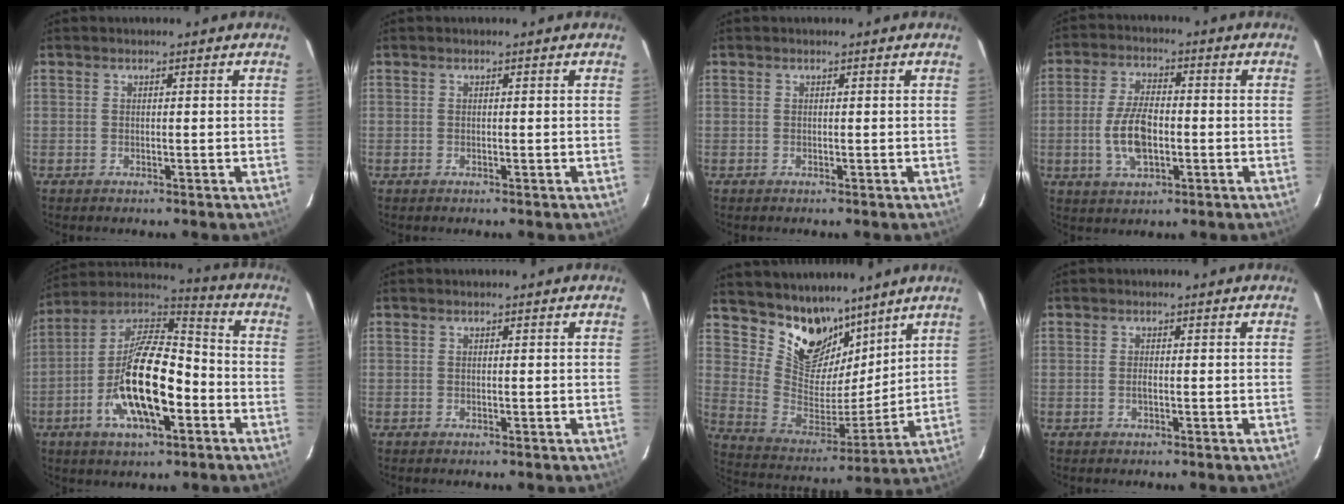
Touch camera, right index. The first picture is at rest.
{"total": 0.0}
{"total": 0.0}
{"total": 9.0, "force": [-1.8, 4.4, 7.6], "torque": [-0.155, 0.000, -0.031]}
{"total": 19.1, "force": [-6.2, 7.7, 16.4], "torque": [-0.314, 0.000, -0.117]}
{"total": 0.0}
{"total": 15.1, "force": [11.1, 8.4, 5.9], "torque": [-0.125, -0.010, 0.211]}
{"total": 0.7, "force": [-0.3, 0.3, 0.6], "torque": [-0.012, -0.002, -0.005]}